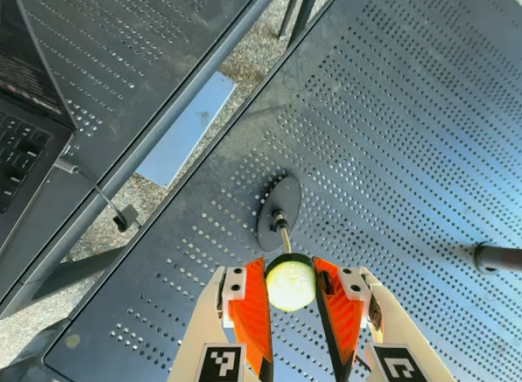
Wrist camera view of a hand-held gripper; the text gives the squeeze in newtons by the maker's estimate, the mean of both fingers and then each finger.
{"total": 11.2, "left": 11.7, "right": 10.6}